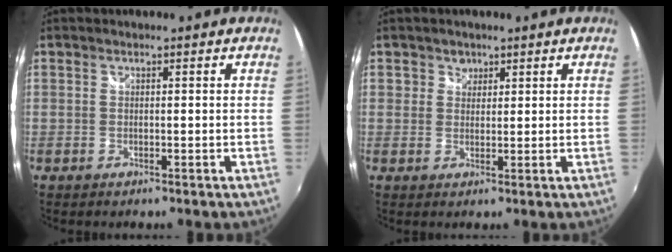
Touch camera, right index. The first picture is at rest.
{"total": 2.2, "force": [0.9, 2.0, 0.1], "torque": [0.006, 0.009, 0.013]}